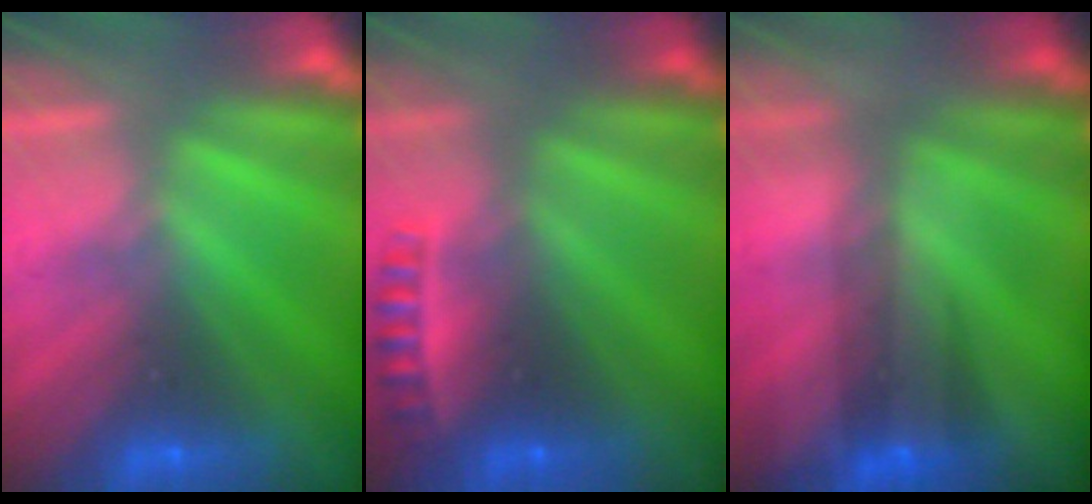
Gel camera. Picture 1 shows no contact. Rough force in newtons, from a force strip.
{"total": 2.4}
{"total": 3.9}